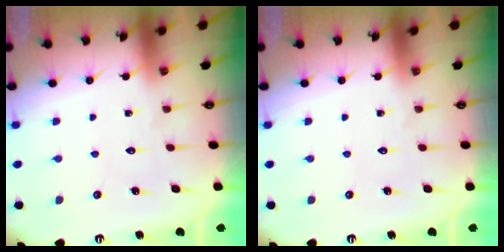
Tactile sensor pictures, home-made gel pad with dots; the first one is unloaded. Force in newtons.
{"total": 0.0}